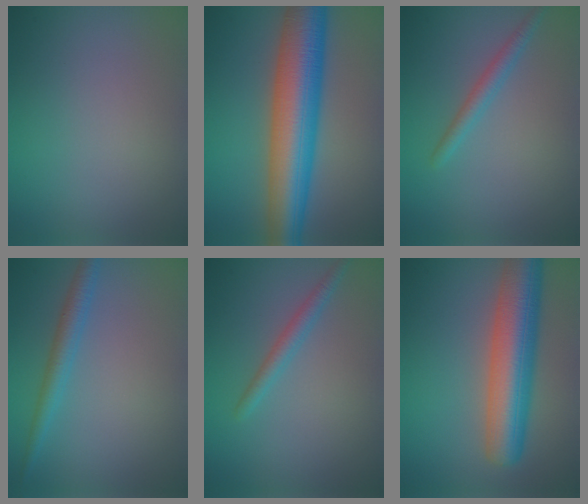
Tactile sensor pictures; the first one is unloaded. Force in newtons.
{"total": 11.0, "press": 11.0, "slide": 0.1}
{"total": 1.8, "press": 1.8, "slide": 0.1}
{"total": 2.3, "press": 2.3, "slide": 0.1}
{"total": 1.8, "press": 1.8, "slide": 0.1}
{"total": 8.6, "press": 8.6, "slide": 0.3}